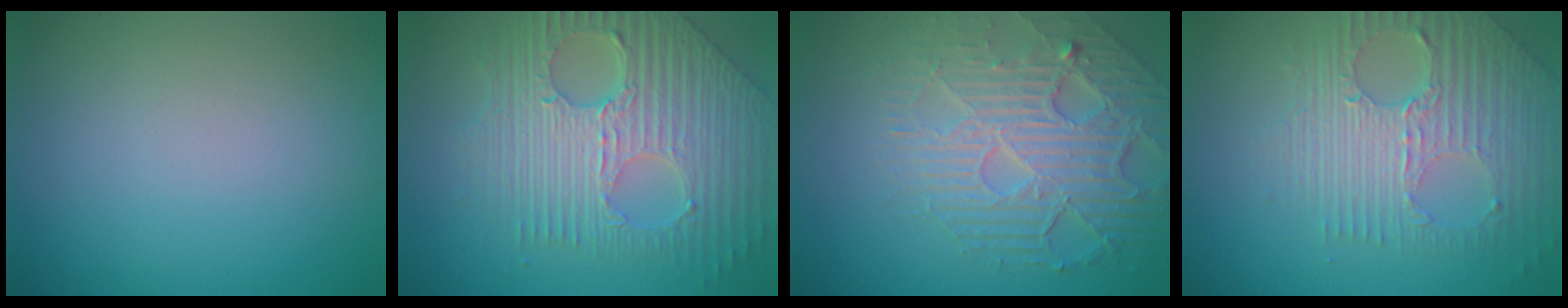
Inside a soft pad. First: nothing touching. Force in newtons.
{"total": 9.6, "press": 6.5, "slide": 7.1}
{"total": 7.0, "press": 5.1, "slide": 4.8}
{"total": 7.1, "press": 4.6, "slide": 5.4}